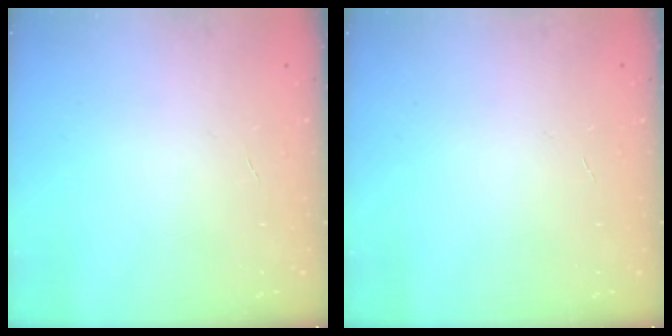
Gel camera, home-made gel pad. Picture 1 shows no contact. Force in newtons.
{"total": 0.0}